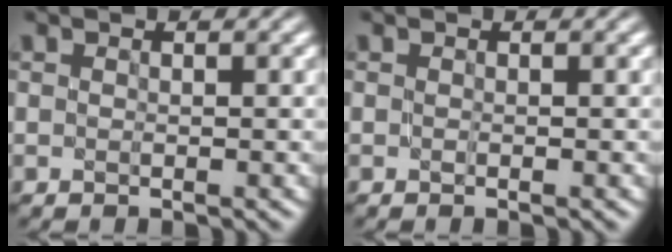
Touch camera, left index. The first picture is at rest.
{"total": 0.0}